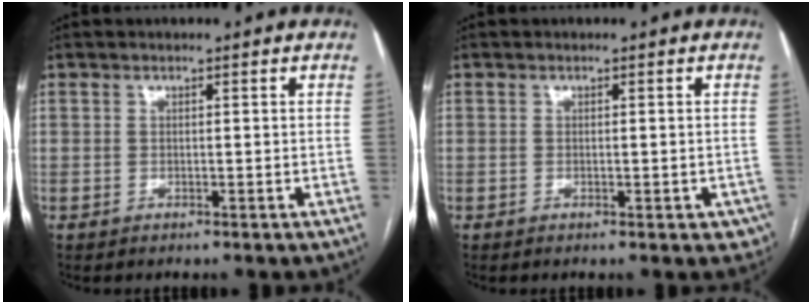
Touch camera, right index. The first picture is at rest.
{"total": 2.8, "force": [-1.0, 1.7, 2.0], "torque": [-0.007, 0.008, -0.006]}